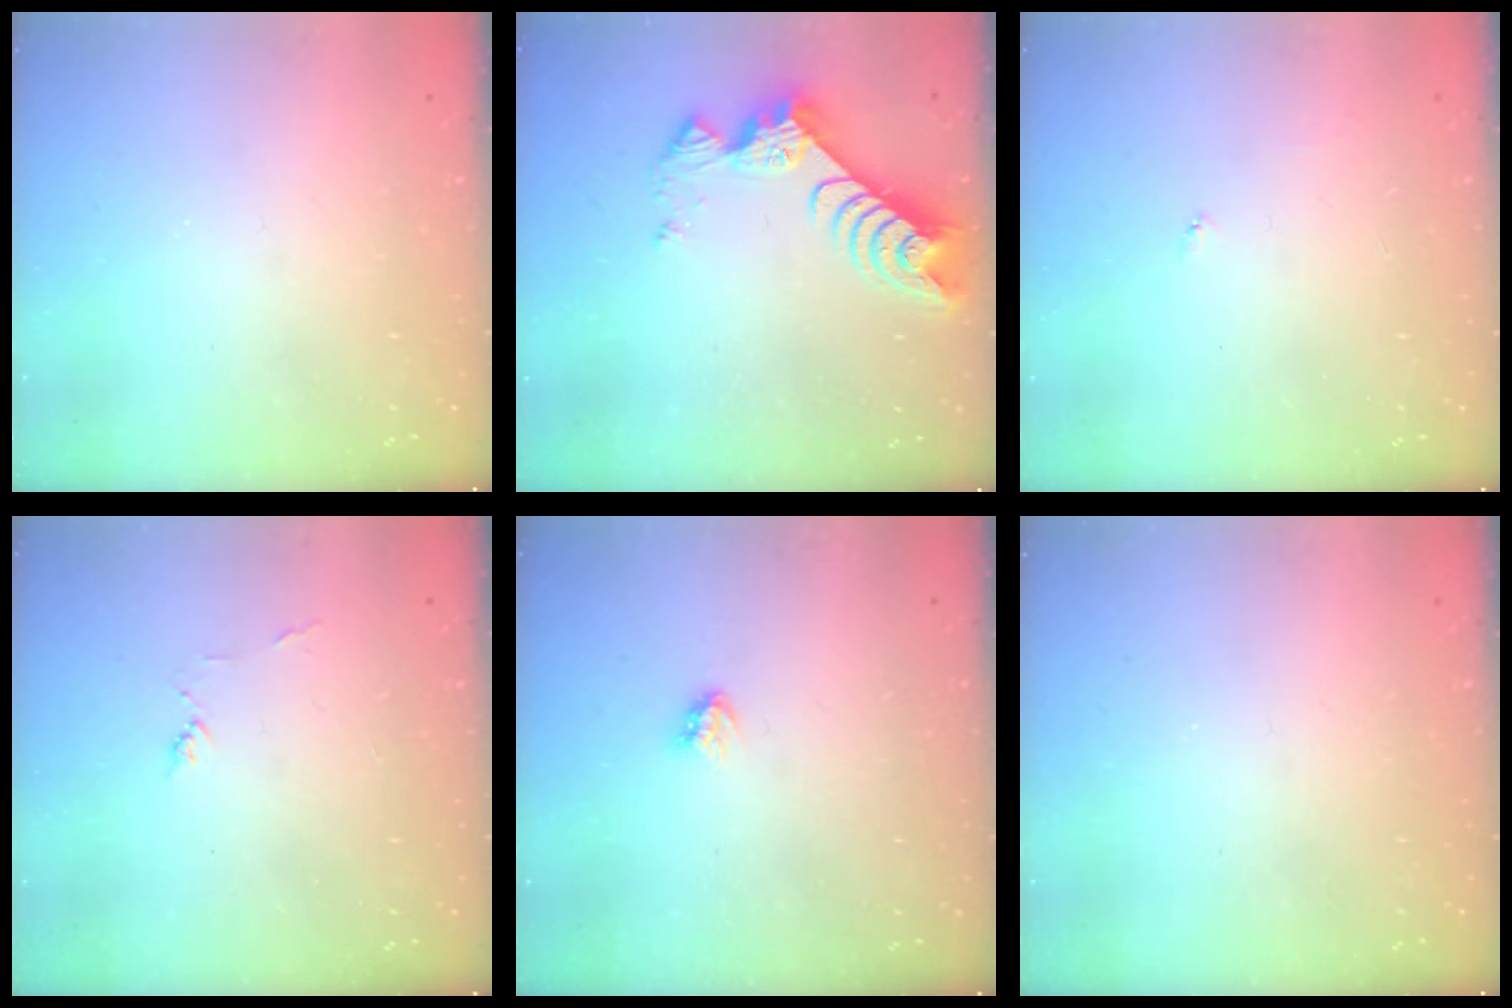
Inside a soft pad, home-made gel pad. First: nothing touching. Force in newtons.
{"total": 8.8, "press": 8.7, "slide": 0.9}
{"total": 3.6, "press": 3.6, "slide": 0.3}
{"total": 2.6, "press": 2.6, "slide": 0.3}
{"total": 3.2, "press": 3.2, "slide": 0.1}
{"total": 0.0}